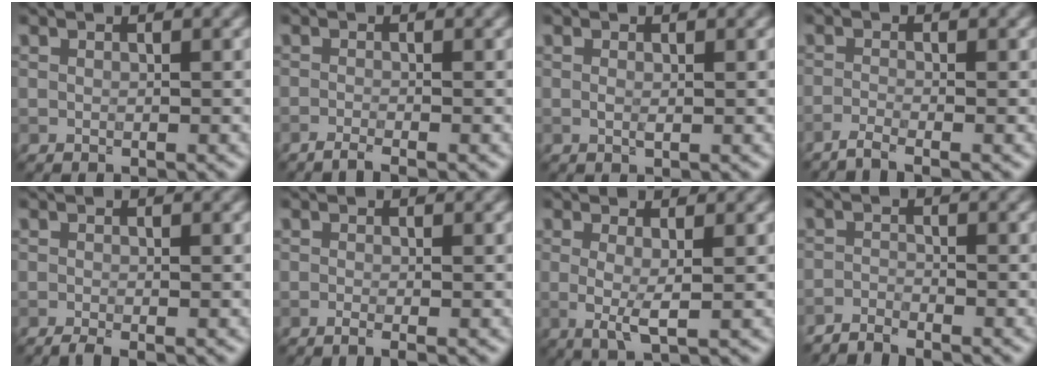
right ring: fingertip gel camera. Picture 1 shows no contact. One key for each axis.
{"total": 1.7, "fx": -1.3, "fy": 0.2, "fz": 1.1, "tx": -0.019, "ty": -0.003, "tz": -0.034}
{"total": 0.6, "fx": 0.1, "fy": 0.2, "fz": 0.6, "tx": -0.016, "ty": -0.002, "tz": 0.001}
{"total": 2.1, "fx": -1.6, "fy": 0.4, "fz": 1.4, "tx": -0.026, "ty": -0.004, "tz": -0.044}
{"total": 1.4, "fx": -1.0, "fy": 0.2, "fz": 1.0, "tx": -0.020, "ty": -0.003, "tz": -0.024}
{"total": 1.4, "fx": -0.7, "fy": 0.4, "fz": 1.1, "tx": -0.014, "ty": -0.005, "tz": -0.013}
{"total": 2.5, "fx": 0.0, "fy": 0.5, "fz": 2.5, "tx": -0.052, "ty": -0.006, "tz": 0.000}
{"total": 2.2, "fx": -2.1, "fy": 0.1, "fz": 0.4, "tx": -0.014, "ty": 0.001, "tz": -0.048}